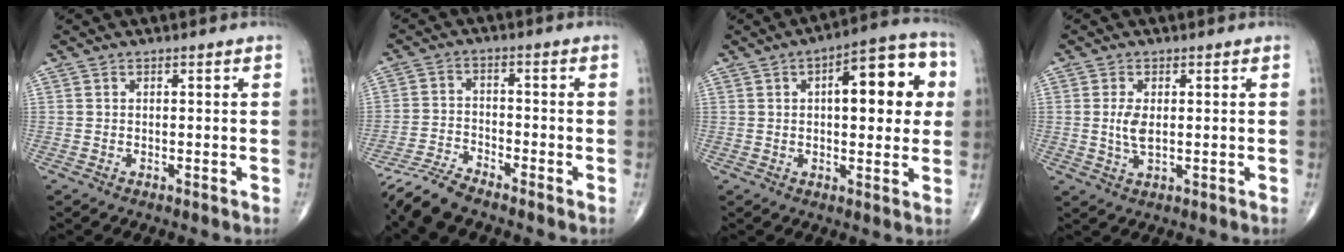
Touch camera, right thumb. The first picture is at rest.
{"total": 6.1, "force": [-5.7, 0.7, 2.1], "torque": [-0.051, 0.017, -0.116]}
{"total": 14.8, "force": [3.0, 6.2, 13.1], "torque": [-0.138, 0.020, 0.035]}
{"total": 3.7, "force": [0.3, 1.7, 3.3], "torque": [-0.070, -0.010, 0.008]}